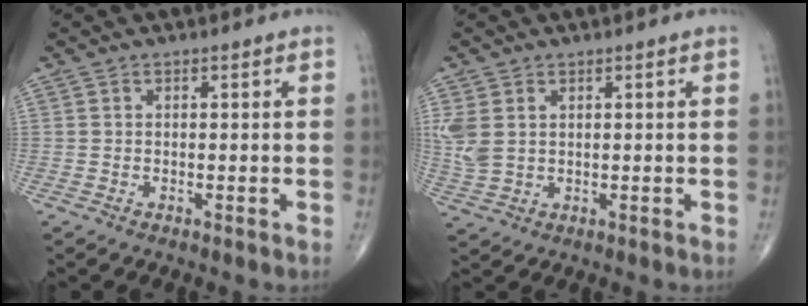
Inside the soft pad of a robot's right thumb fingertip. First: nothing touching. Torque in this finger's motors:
{"motor_torque": [0.48, 0.80, 0.43, -0.01, 0.18]}